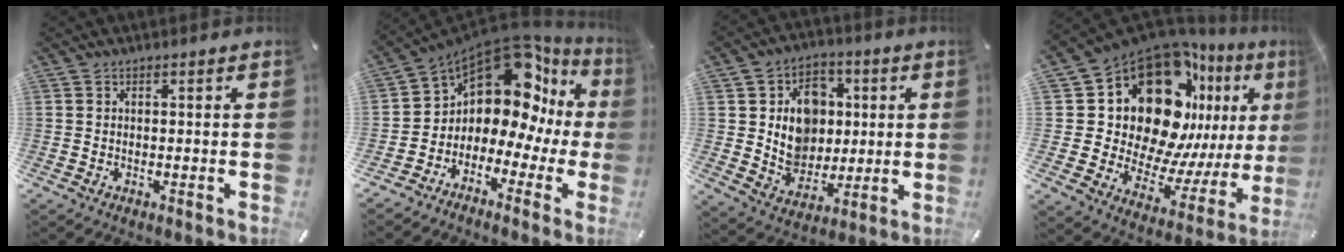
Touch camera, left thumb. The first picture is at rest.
{"total": 12.0, "force": [7.1, 7.6, 6.0], "torque": [-0.093, -0.083, 0.121]}
{"total": 12.9, "force": [2.1, 11.3, 5.8], "torque": [-0.094, 0.002, 0.048]}
{"total": 22.6, "force": [11.5, 14.6, 12.9], "torque": [-0.208, -0.119, 0.221]}